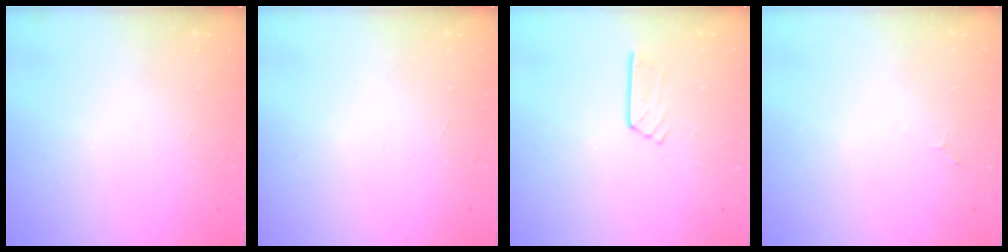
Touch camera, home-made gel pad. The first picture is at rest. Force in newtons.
{"total": 0.0}
{"total": 3.9, "press": 3.9, "slide": 0.4}
{"total": 1.9, "press": 1.9, "slide": 0.3}